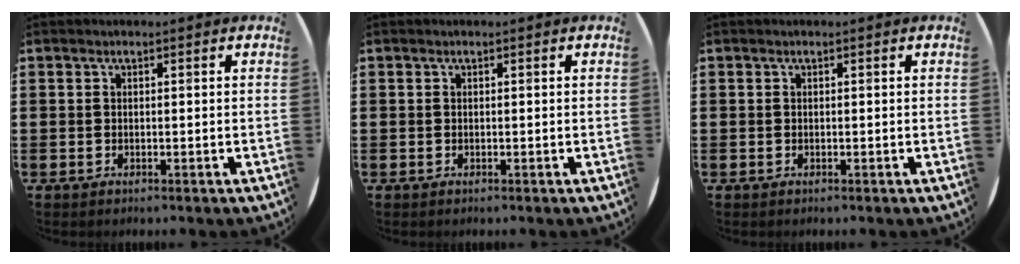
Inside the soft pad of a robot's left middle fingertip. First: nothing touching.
{"total": 0.0}
{"total": 0.0}